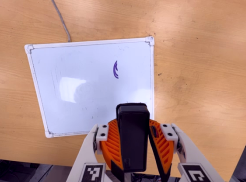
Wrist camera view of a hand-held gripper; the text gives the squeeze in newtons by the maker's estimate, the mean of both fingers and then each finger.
{"total": 8.0, "left": 8.4, "right": 7.5}